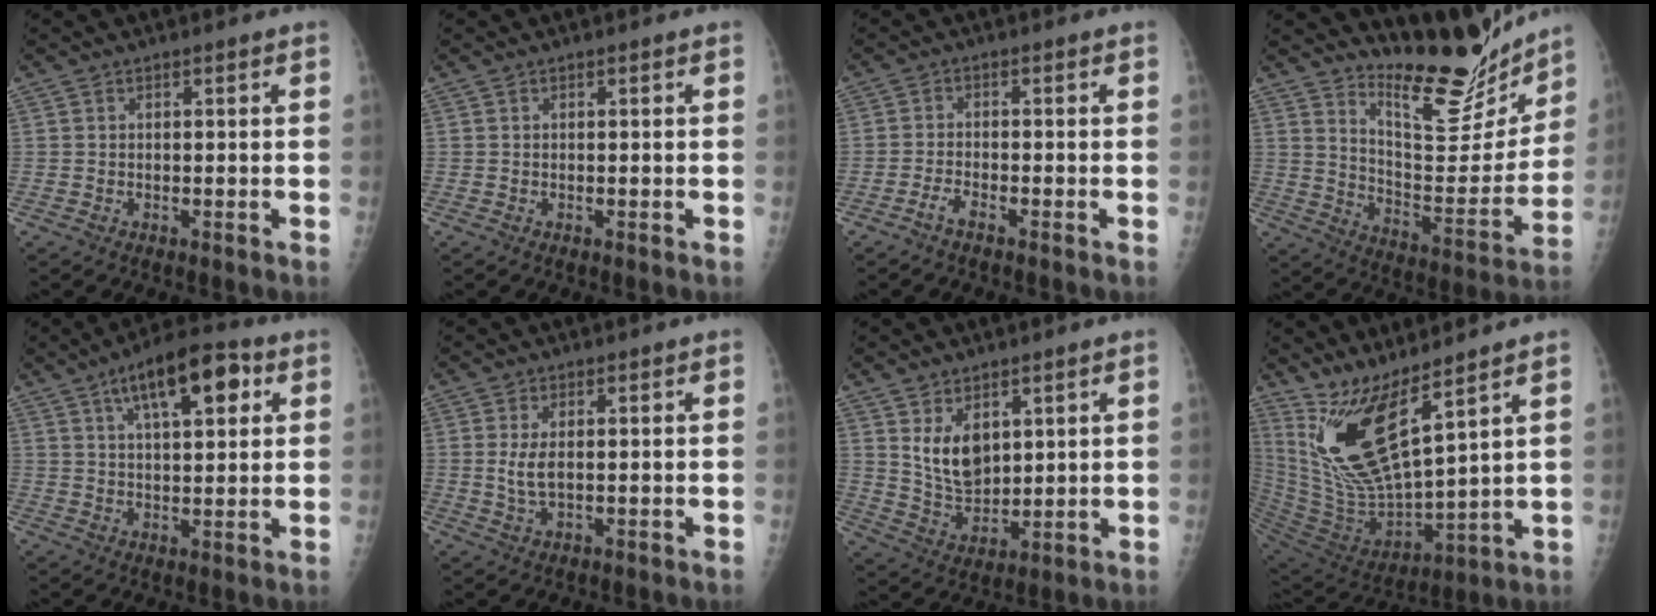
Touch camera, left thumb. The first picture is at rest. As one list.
[{"total": 0.0}, {"total": 2.1, "force": [-1.6, 0.4, 1.2], "torque": [-0.033, 0.006, -0.034]}, {"total": 18.9, "force": [16.4, 4.9, 8.1], "torque": [-0.075, -0.136, 0.253]}, {"total": 12.9, "force": [5.8, 5.0, 10.4], "torque": [-0.137, -0.001, 0.087]}, {"total": 3.9, "force": [0.4, 1.8, 3.5], "torque": [-0.075, -0.008, 0.010]}, {"total": 8.6, "force": [3.5, 5.4, 5.7], "torque": [-0.077, -0.033, 0.083]}, {"total": 15.9, "force": [10.5, 3.6, 11.4], "torque": [-0.210, -0.081, 0.225]}]